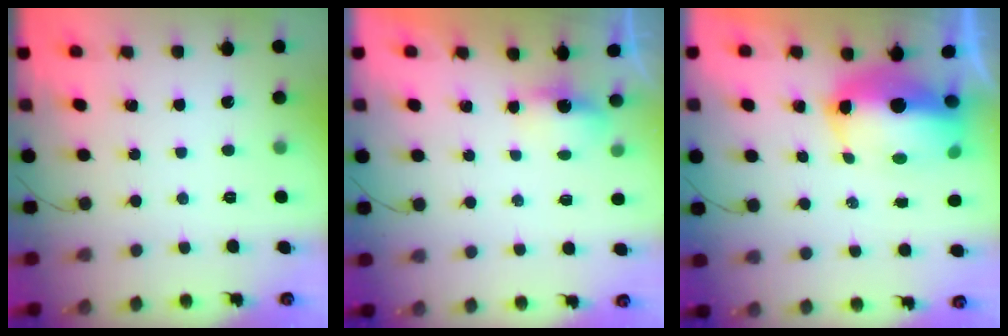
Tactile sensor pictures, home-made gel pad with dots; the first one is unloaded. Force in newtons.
{"total": 3.6, "press": 3.5, "slide": 1.0}
{"total": 13.6, "press": 13.3, "slide": 2.6}